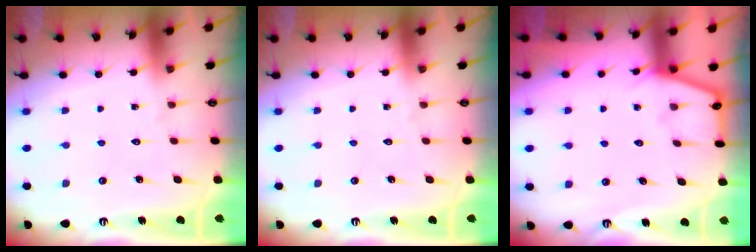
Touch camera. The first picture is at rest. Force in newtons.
{"total": 0.0}
{"total": 5.0, "press": 5.0, "slide": 0.3}